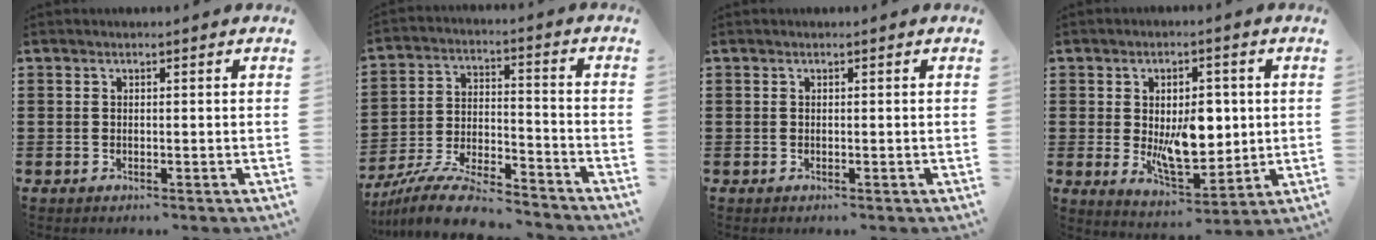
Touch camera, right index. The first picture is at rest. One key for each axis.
{"total": 10.0, "fx": -9.1, "fy": 1.1, "fz": 3.8, "tx": -0.079, "ty": 0.014, "tz": -0.179}
{"total": 0.0}
{"total": 9.5, "fx": 0.4, "fy": 5.3, "fz": 7.9, "tx": -0.118, "ty": 0.001, "tz": 0.005}